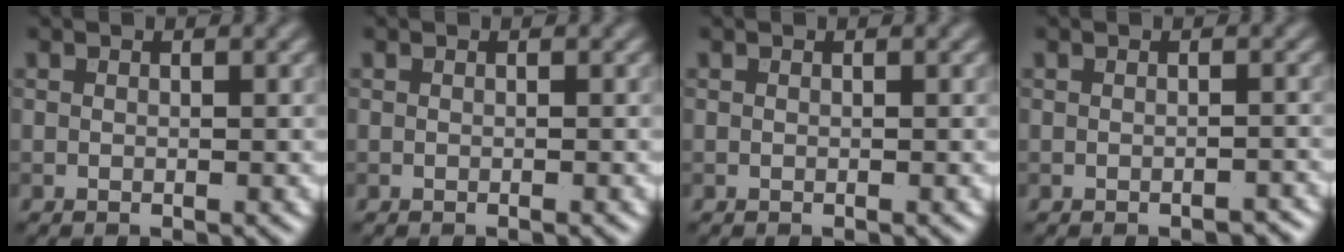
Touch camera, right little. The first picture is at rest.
{"total": 0.0}
{"total": 0.0}
{"total": 1.0, "force": [-0.8, 0.3, 0.4], "torque": [-0.005, 0.001, -0.010]}